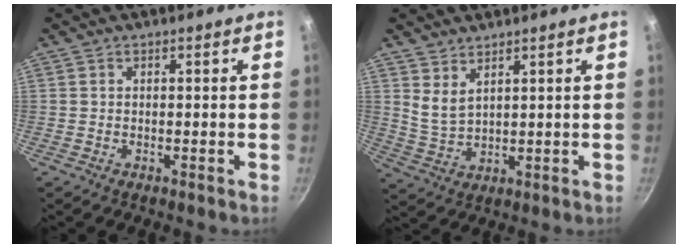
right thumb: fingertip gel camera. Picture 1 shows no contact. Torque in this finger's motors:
{"motor_torque": [-0.79, 0.44, -0.09, 0.16, 0.11]}